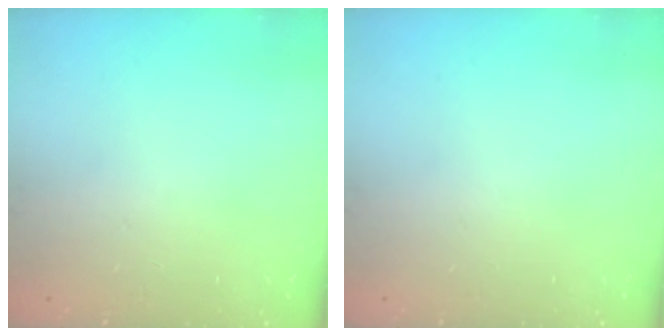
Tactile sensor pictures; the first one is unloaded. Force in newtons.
{"total": 0.0}